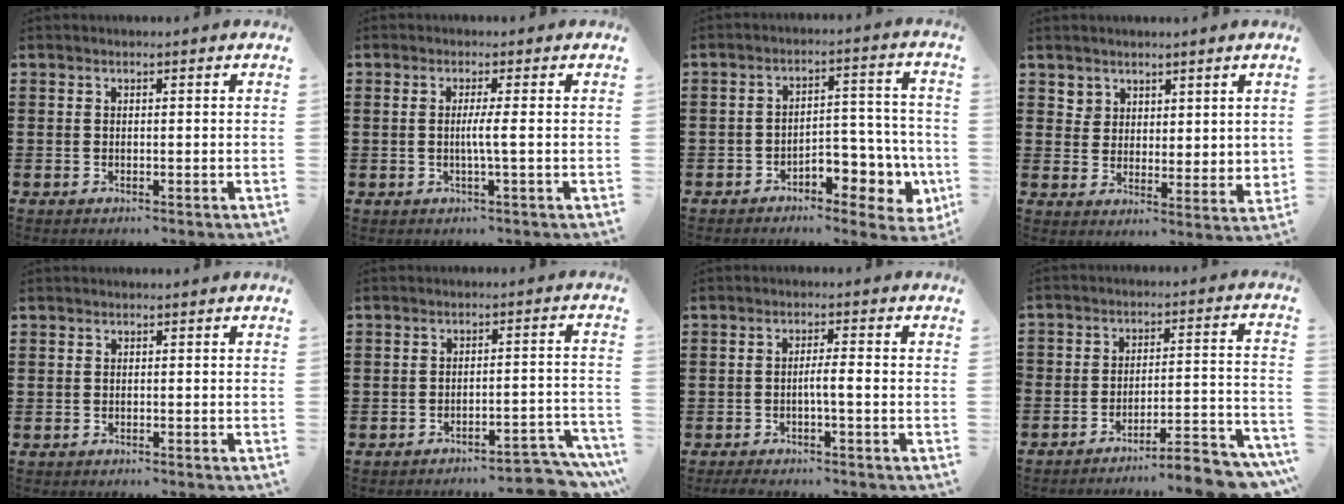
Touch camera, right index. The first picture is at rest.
{"total": 2.7, "force": [-0.2, -0.4, 2.7], "torque": [-0.049, -0.008, -0.007]}
{"total": 5.9, "force": [-3.3, 3.5, 3.4], "torque": [-0.042, 0.009, -0.064]}
{"total": 4.6, "force": [3.8, 2.6, 0.2], "torque": [-0.013, -0.005, 0.071]}
{"total": 0.5, "force": [-0.3, 0.4, 0.0], "torque": [0.001, 0.004, -0.008]}
{"total": 4.4, "force": [-4.1, 0.3, 1.6], "torque": [-0.029, -0.004, -0.082]}
{"total": 2.8, "force": [-1.3, 0.1, 2.5], "torque": [-0.051, -0.004, -0.027]}
{"total": 6.6, "force": [-6.4, 0.4, 1.7], "torque": [-0.017, 0.001, -0.125]}